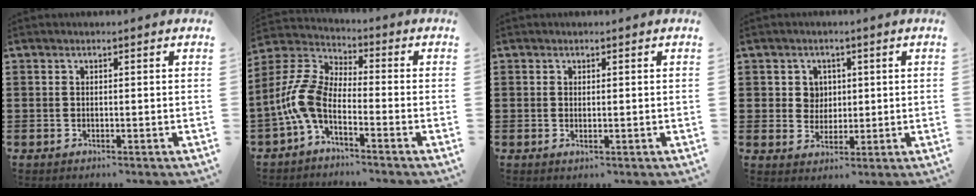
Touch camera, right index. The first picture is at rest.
{"total": 7.6, "force": [-3.3, 2.9, 6.2], "torque": [-0.178, -0.026, -0.077]}
{"total": 0.6, "force": [0.2, 0.1, 0.6], "torque": [-0.012, 0.000, 0.003]}
{"total": 3.4, "force": [0.9, 3.1, 1.0], "torque": [-0.035, 0.009, 0.017]}